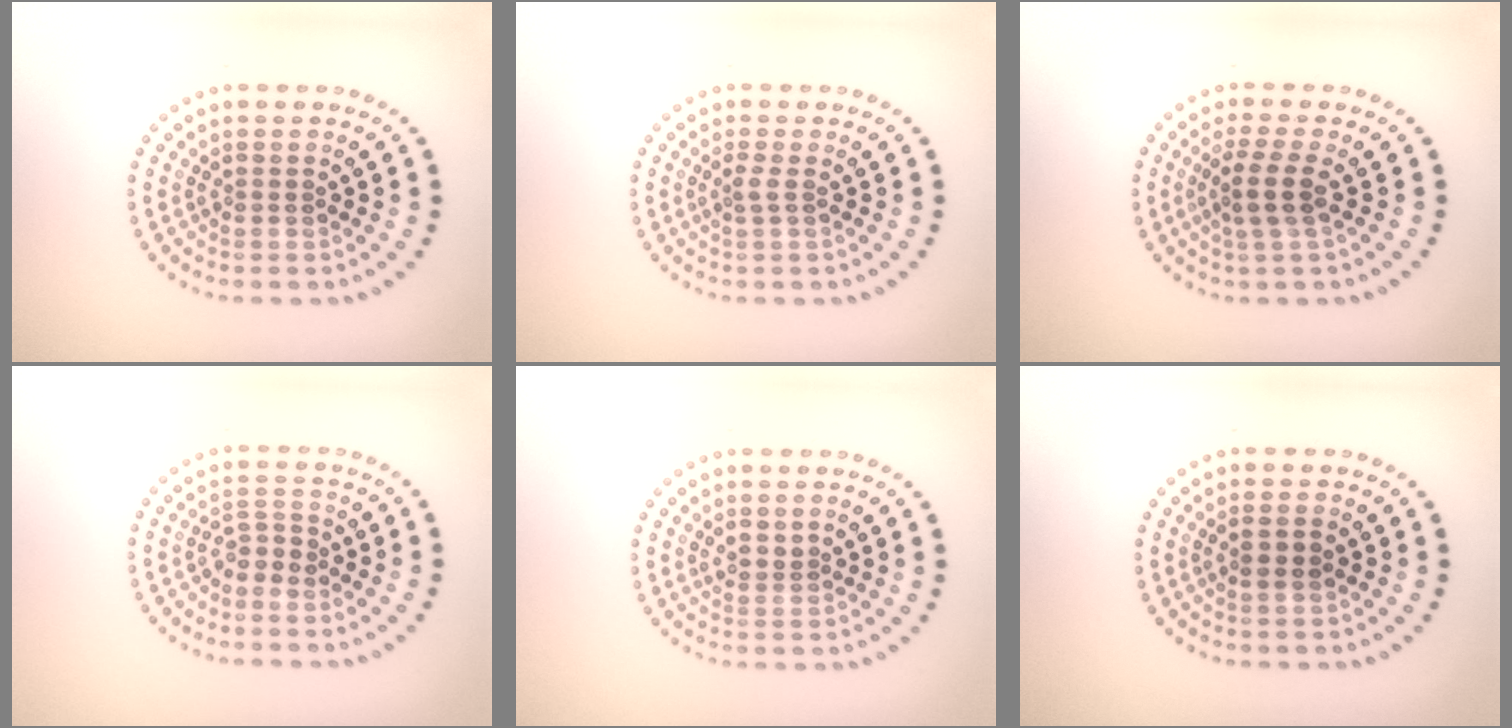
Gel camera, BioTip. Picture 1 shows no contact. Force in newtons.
{"total": 0.9, "press": 0.6, "slide": 0.7}
{"total": 2.7, "press": 2.2, "slide": 1.6}
{"total": 1.7, "press": 1.3, "slide": 1.0}
{"total": 1.5, "press": 1.1, "slide": 0.9}
{"total": 1.5, "press": 1.4, "slide": 0.4}